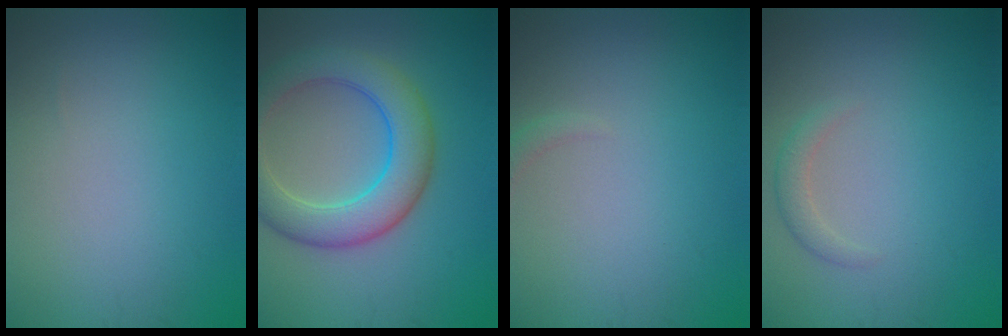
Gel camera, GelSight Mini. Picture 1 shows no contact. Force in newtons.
{"total": 6.5, "press": 6.4, "slide": 0.4}
{"total": 0.8, "press": 0.7, "slide": 0.1}
{"total": 1.4, "press": 1.4, "slide": 0.1}